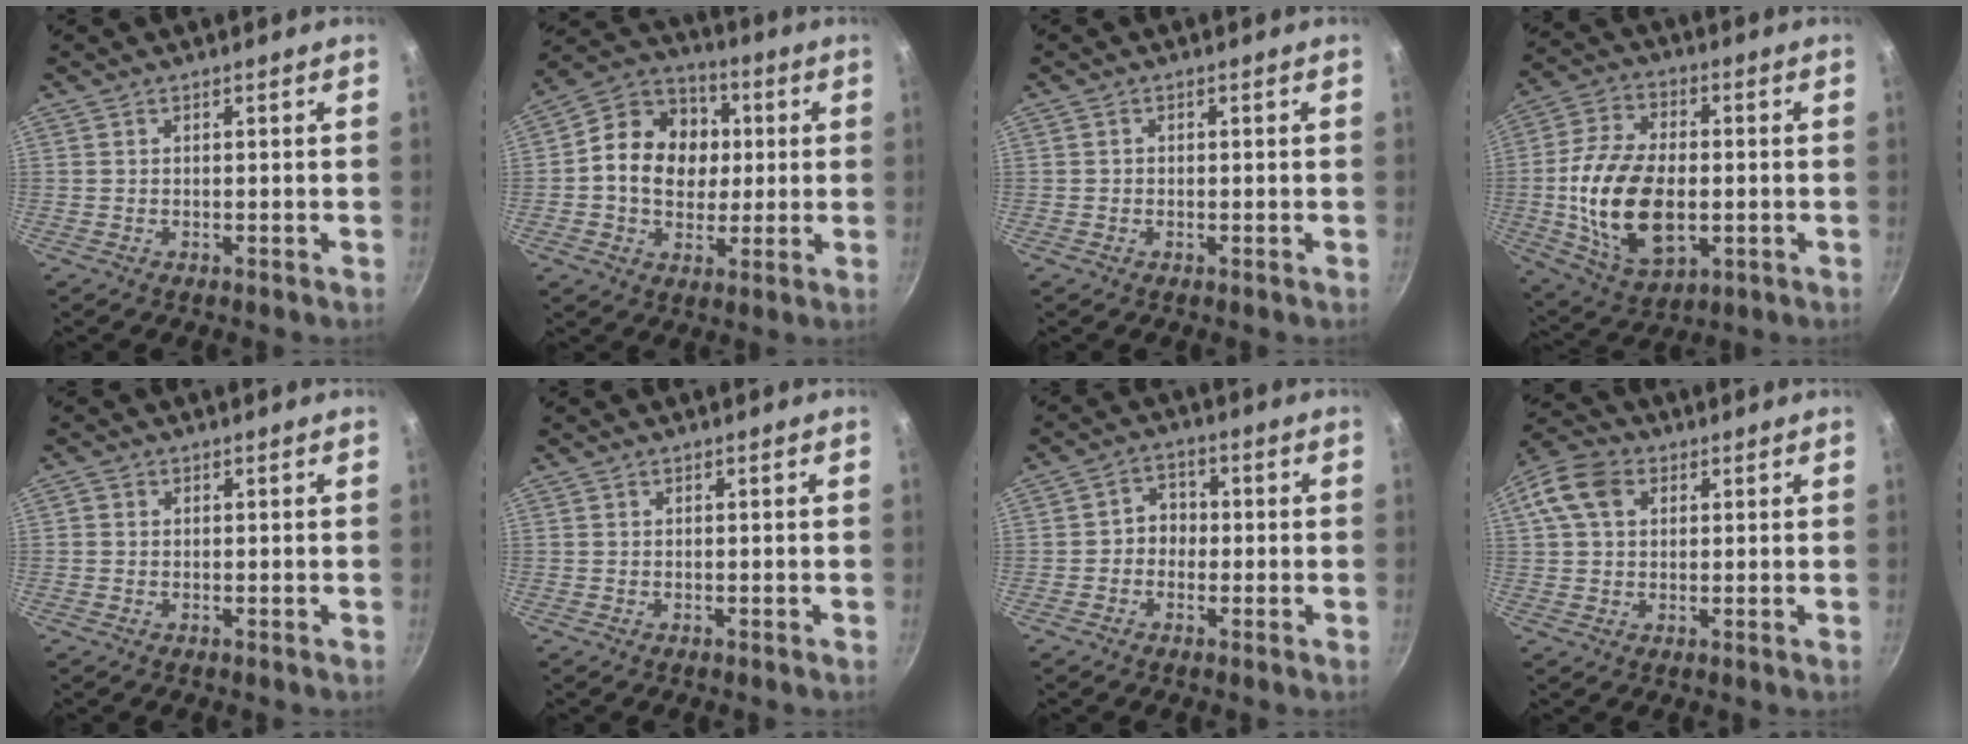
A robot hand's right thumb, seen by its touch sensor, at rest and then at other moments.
{"total": 15.2, "force": [1.2, 12.3, 8.8], "torque": [-0.111, 0.015, 0.007]}
{"total": 0.5, "force": [-0.2, 0.5, 0.1], "torque": [-0.001, 0.002, -0.004]}
{"total": 18.9, "force": [-1.9, 11.2, 15.1], "torque": [-0.282, 0.011, -0.026]}
{"total": 0.8, "force": [0.0, 0.8, 0.3], "torque": [-0.004, 0.003, -0.003]}
{"total": 0.0}
{"total": 4.4, "force": [-0.7, 3.8, 2.1], "torque": [-0.002, 0.017, -0.020]}
{"total": 8.8, "force": [2.6, 6.4, 5.4], "torque": [-0.092, 0.015, 0.033]}